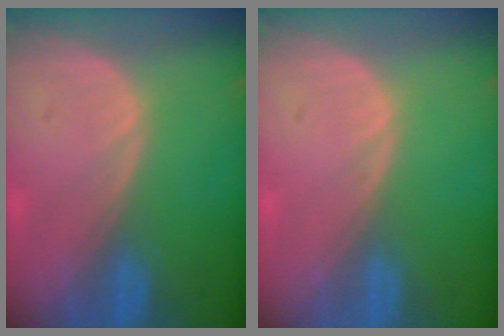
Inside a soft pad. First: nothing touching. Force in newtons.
{"total": 0.0}